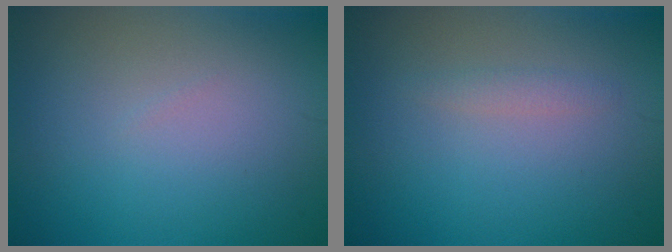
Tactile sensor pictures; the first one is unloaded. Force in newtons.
{"total": 0.9, "press": 0.9, "slide": 0.1}